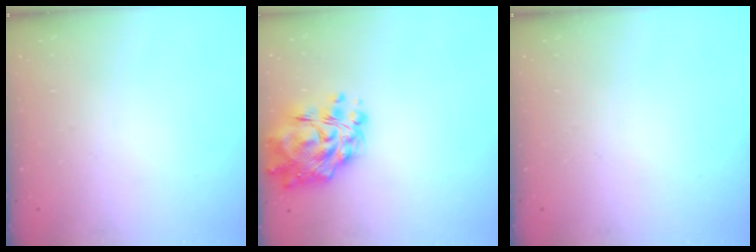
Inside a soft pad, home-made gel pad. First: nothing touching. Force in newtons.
{"total": 13.8, "press": 12.9, "slide": 4.8}
{"total": 0.0}